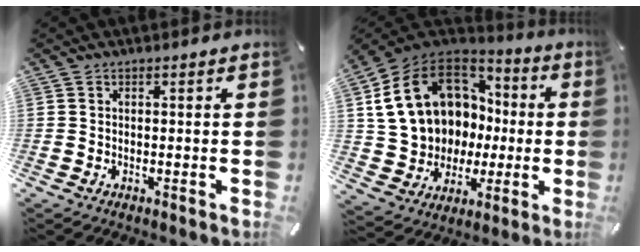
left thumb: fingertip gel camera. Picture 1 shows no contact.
{"total": 17.8, "force": [4.0, 15.1, 8.5], "torque": [-0.173, -0.021, 0.098]}